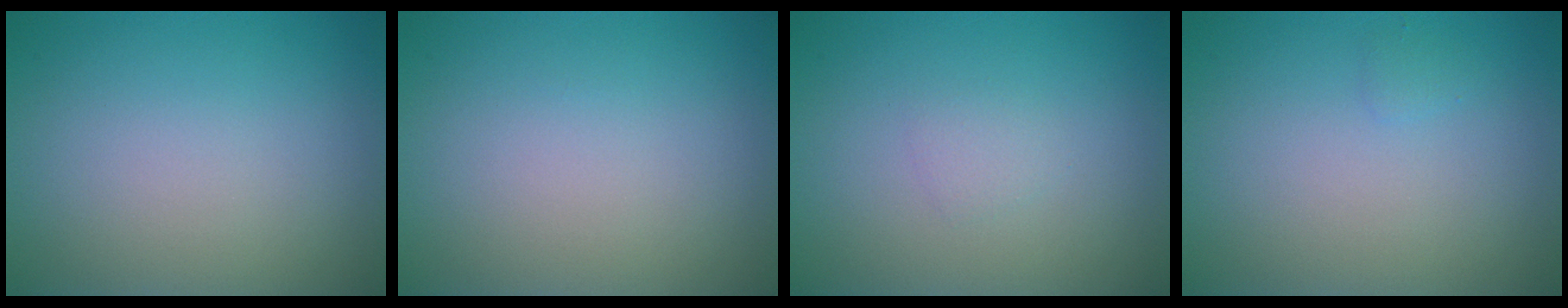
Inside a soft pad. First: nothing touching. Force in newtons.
{"total": 0.0}
{"total": 0.8, "press": 0.8, "slide": 0.1}
{"total": 0.5, "press": 0.5, "slide": 0.1}